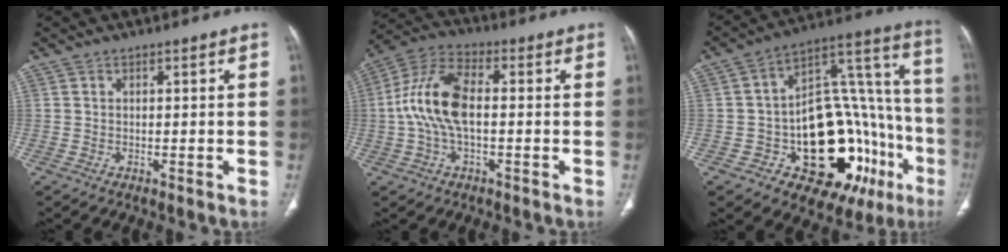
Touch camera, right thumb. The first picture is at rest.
{"total": 12.1, "force": [-0.3, 5.9, 10.6], "torque": [-0.228, 0.033, -0.010]}
{"total": 31.1, "force": [-10.7, 16.4, 24.2], "torque": [-0.253, 0.087, -0.136]}